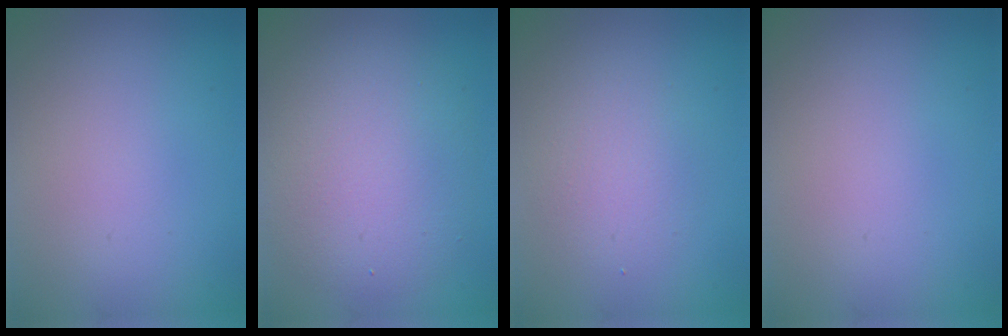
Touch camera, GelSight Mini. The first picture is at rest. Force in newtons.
{"total": 6.3, "press": 6.3, "slide": 0.6}
{"total": 2.4, "press": 2.4, "slide": 0.1}
{"total": 0.0}